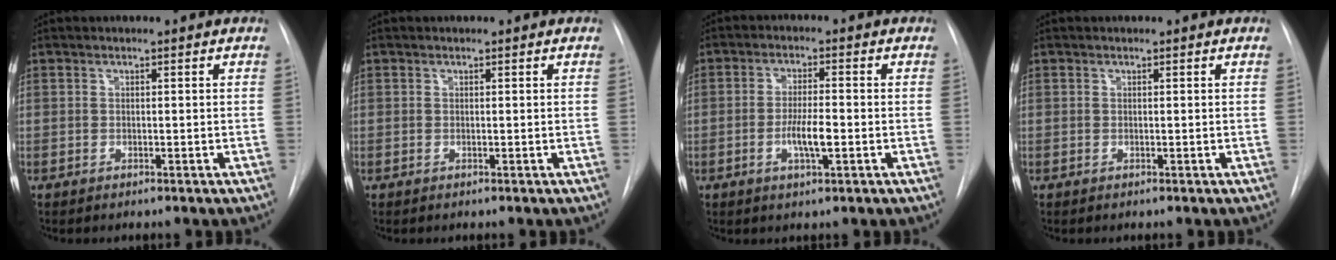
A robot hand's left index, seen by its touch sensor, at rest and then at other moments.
{"total": 0.0}
{"total": 4.8, "force": [-1.3, 0.9, 4.6], "torque": [-0.088, -0.002, -0.023]}
{"total": 0.0}